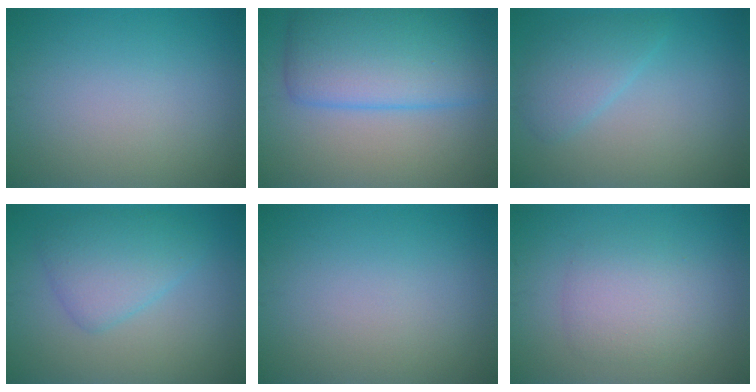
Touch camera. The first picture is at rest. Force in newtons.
{"total": 8.3, "press": 8.3, "slide": 0.0}
{"total": 2.7, "press": 2.7, "slide": 0.1}
{"total": 3.9, "press": 3.9, "slide": 0.1}
{"total": 0.0}
{"total": 2.9, "press": 2.9, "slide": 0.2}